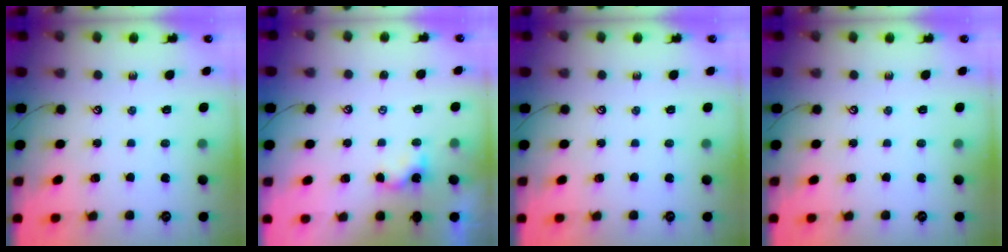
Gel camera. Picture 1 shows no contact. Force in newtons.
{"total": 0.8, "press": 0.8, "slide": 0.1}
{"total": 0.0}
{"total": 0.0}